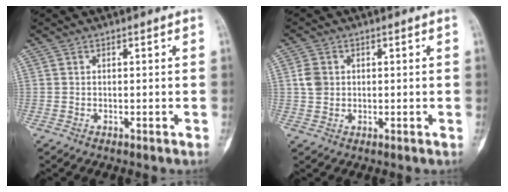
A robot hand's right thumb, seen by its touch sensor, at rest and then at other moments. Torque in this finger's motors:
{"motor_torque": [0.79, 0.63, 0.20, -0.25, 0.04]}